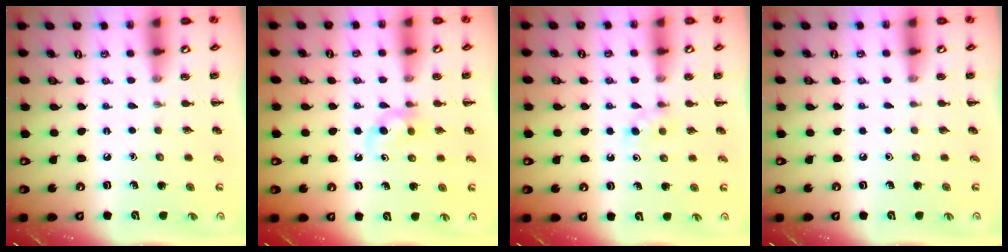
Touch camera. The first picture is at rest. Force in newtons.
{"total": 3.7, "press": 3.4, "slide": 1.5}
{"total": 2.7, "press": 2.5, "slide": 1.0}
{"total": 0.0}